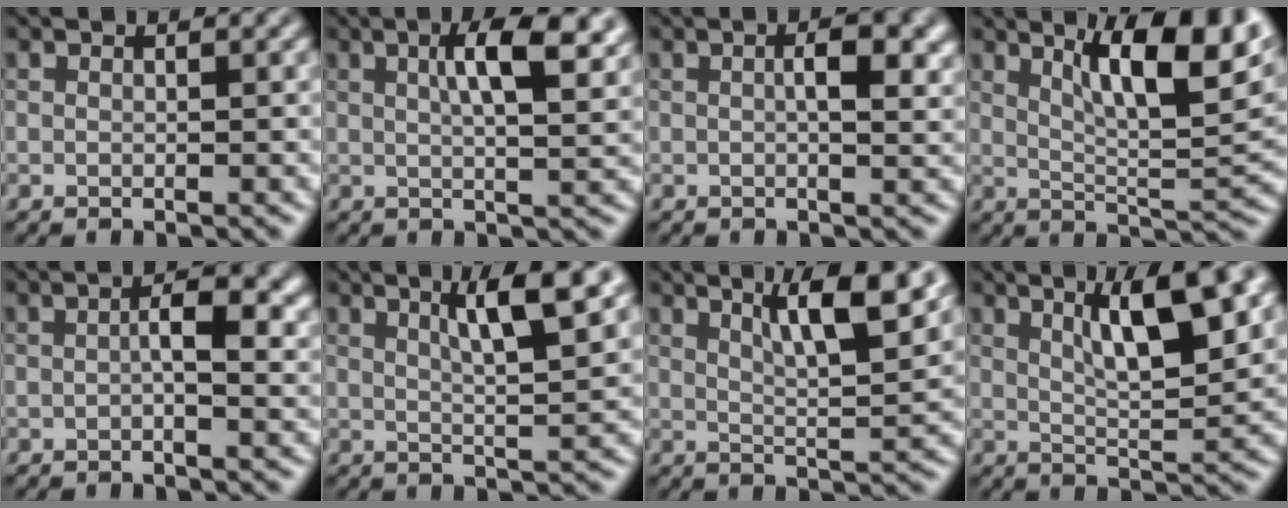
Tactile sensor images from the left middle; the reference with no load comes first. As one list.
[{"total": 6.8, "force": [2.2, 2.0, 6.1], "torque": [-0.084, 0.009, 0.032]}, {"total": 3.8, "force": [0.6, 1.2, 3.5], "torque": [-0.056, 0.003, 0.008]}, {"total": 9.6, "force": [4.7, 2.4, 8.0], "torque": [-0.119, 0.002, 0.078]}, {"total": 3.2, "force": [-0.1, 1.0, 3.0], "torque": [-0.055, 0.001, -0.004]}, {"total": 5.7, "force": [2.6, 0.9, 4.9], "torque": [-0.072, 0.003, 0.043]}, {"total": 6.9, "force": [3.6, 1.3, 5.7], "torque": [-0.081, 0.006, 0.058]}, {"total": 7.1, "force": [2.9, 1.7, 6.2], "torque": [-0.094, 0.005, 0.048]}]